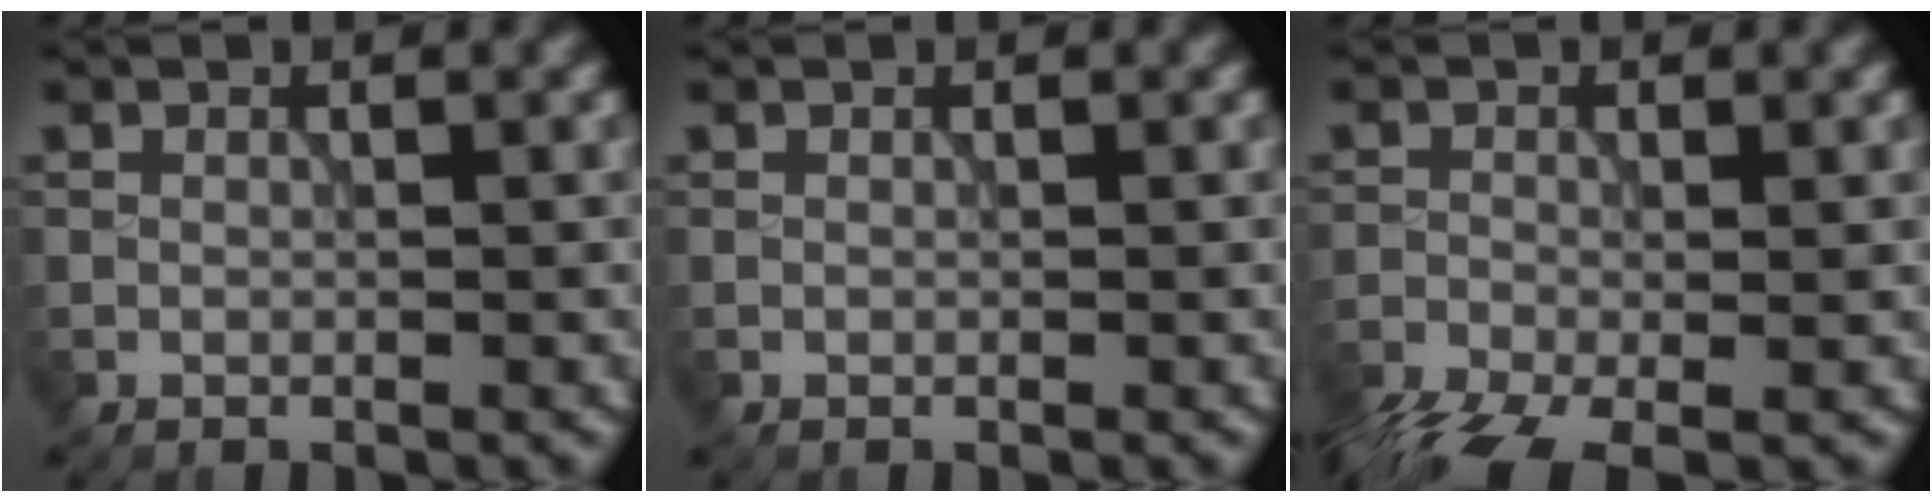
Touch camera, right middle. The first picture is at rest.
{"total": 0.0}
{"total": 6.1, "force": [-4.2, 2.2, 4.0], "torque": [-0.083, -0.027, -0.083]}